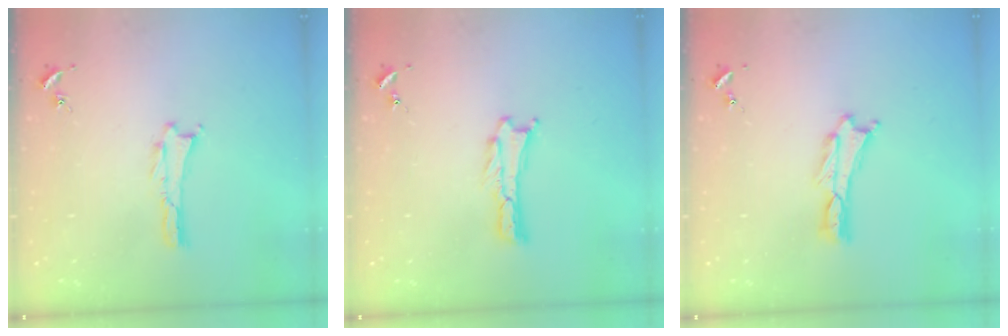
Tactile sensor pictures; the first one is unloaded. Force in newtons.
{"total": 0.0}
{"total": 0.0}